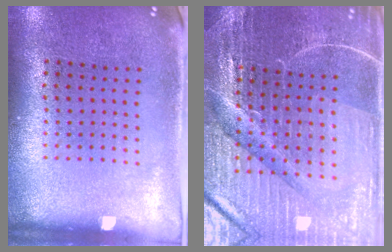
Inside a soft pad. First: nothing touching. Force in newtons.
{"total": 5.2, "press": 4.9, "slide": 1.6}